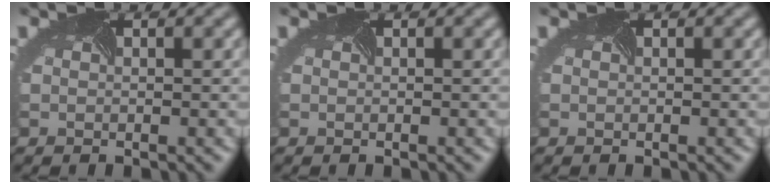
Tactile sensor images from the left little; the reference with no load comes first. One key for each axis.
{"total": 0.0}
{"total": 0.0}